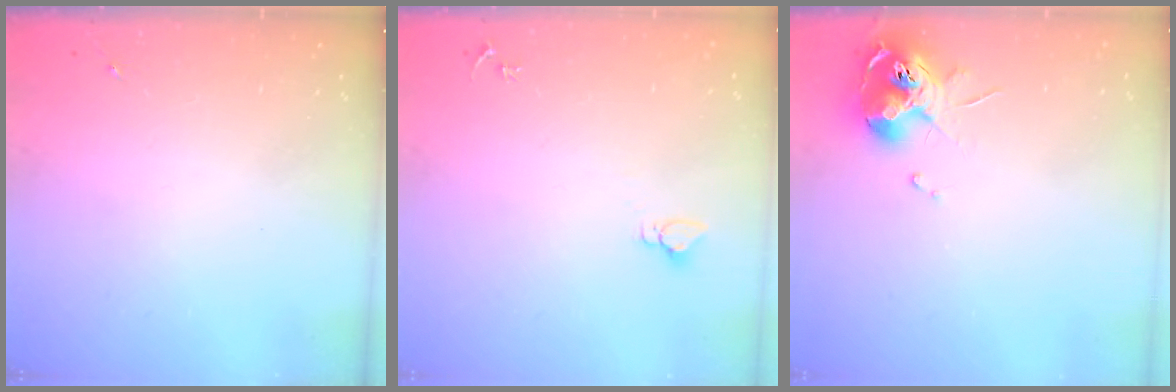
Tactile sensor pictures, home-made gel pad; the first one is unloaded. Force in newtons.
{"total": 2.8, "press": 2.8, "slide": 0.2}
{"total": 10.7, "press": 10.6, "slide": 0.9}